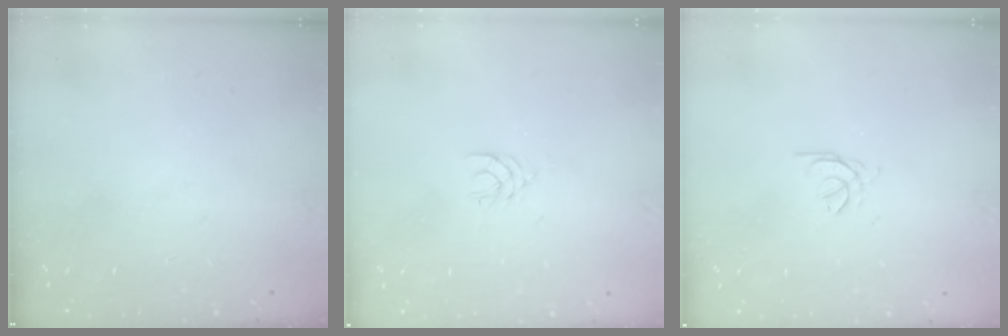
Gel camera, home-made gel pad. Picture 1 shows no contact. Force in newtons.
{"total": 2.9, "press": 2.9, "slide": 0.4}
{"total": 1.4, "press": 1.3, "slide": 0.3}